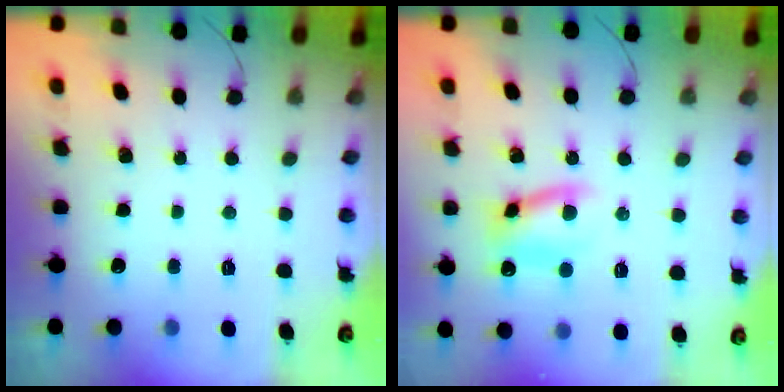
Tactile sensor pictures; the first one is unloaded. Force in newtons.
{"total": 9.6, "press": 9.6, "slide": 0.8}